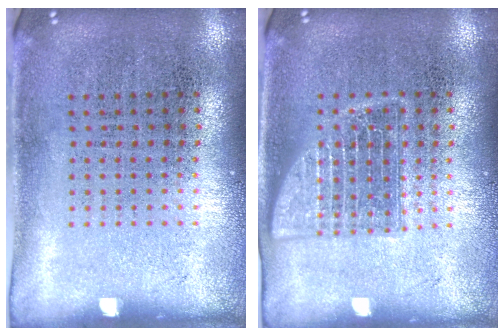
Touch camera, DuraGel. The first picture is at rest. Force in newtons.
{"total": 2.5, "press": 2.4, "slide": 0.3}